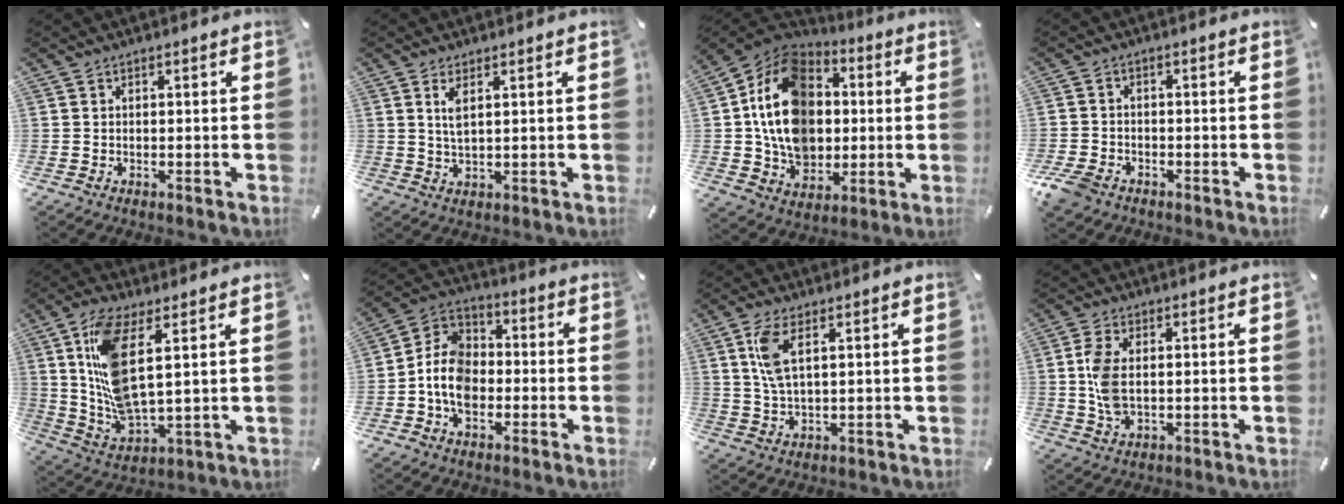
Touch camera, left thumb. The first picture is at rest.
{"total": 3.6, "force": [1.6, 1.2, 3.0], "torque": [-0.058, 0.000, 0.025]}
{"total": 18.4, "force": [0.1, 15.3, 10.2], "torque": [-0.196, 0.004, 0.004]}
{"total": 4.6, "force": [-3.1, 2.8, 1.8], "torque": [-0.052, 0.013, -0.063]}
{"total": 13.6, "force": [4.9, 5.0, 11.7], "torque": [-0.267, -0.021, 0.087]}
{"total": 9.6, "force": [-3.4, 7.3, 5.3], "torque": [-0.135, 0.014, -0.071]}
{"total": 6.5, "force": [2.5, 2.6, 5.4], "torque": [-0.123, 0.002, 0.042]}
{"total": 7.4, "force": [0.6, 3.9, 6.2], "torque": [-0.139, -0.001, 0.004]}